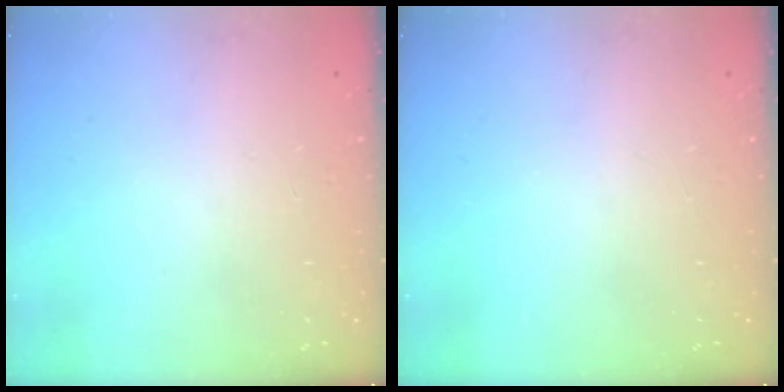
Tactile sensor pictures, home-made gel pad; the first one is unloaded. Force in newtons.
{"total": 0.0}